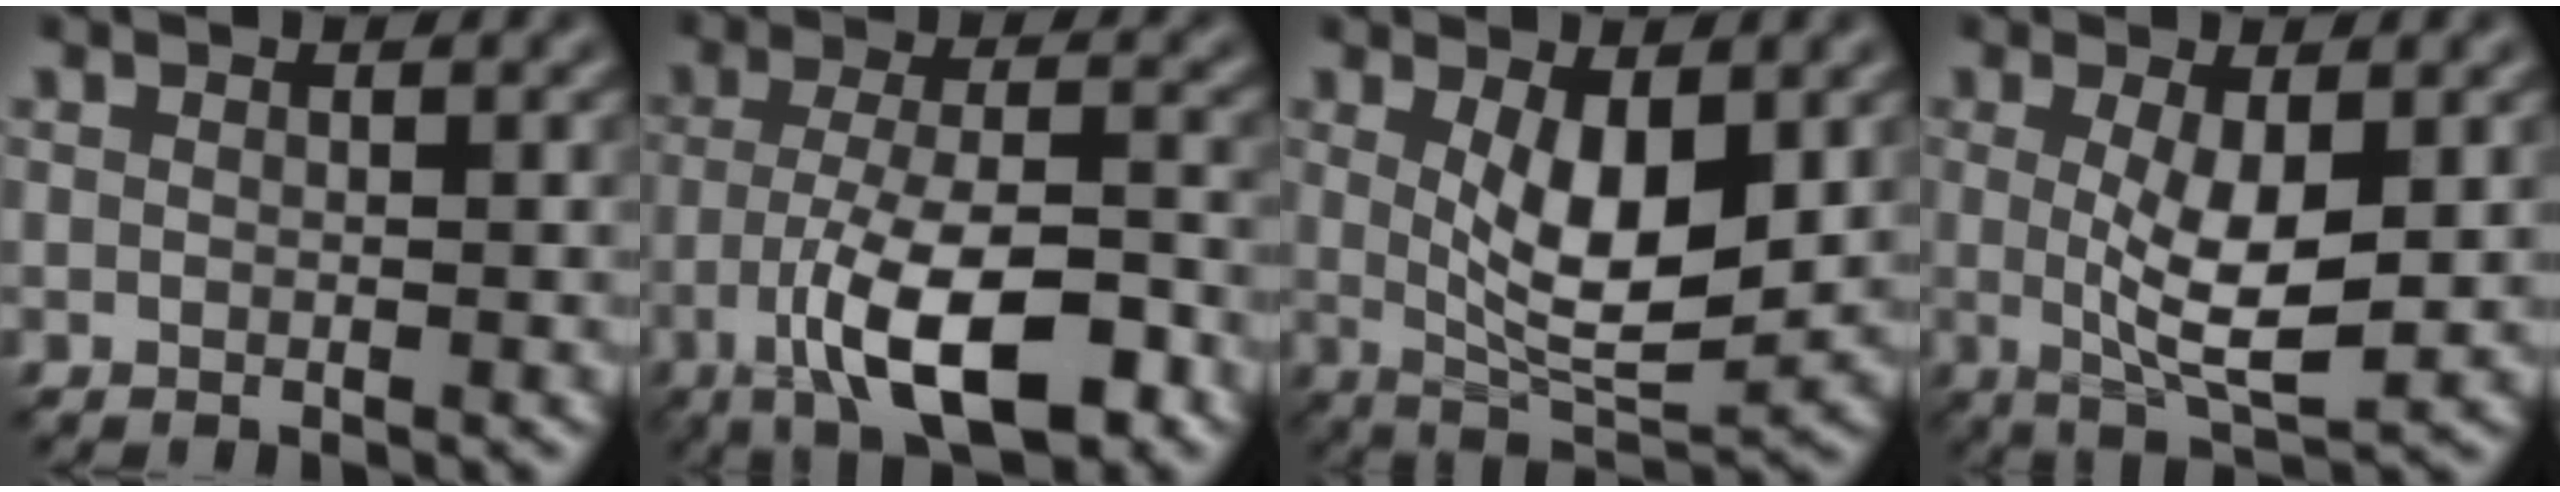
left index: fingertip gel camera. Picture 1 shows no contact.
{"total": 9.6, "force": [-4.6, 3.0, 7.8], "torque": [-0.139, 0.001, -0.082]}
{"total": 6.3, "force": [1.0, 2.2, 5.8], "torque": [-0.108, -0.016, 0.025]}
{"total": 5.1, "force": [0.2, 1.2, 5.0], "torque": [-0.093, -0.009, 0.009]}